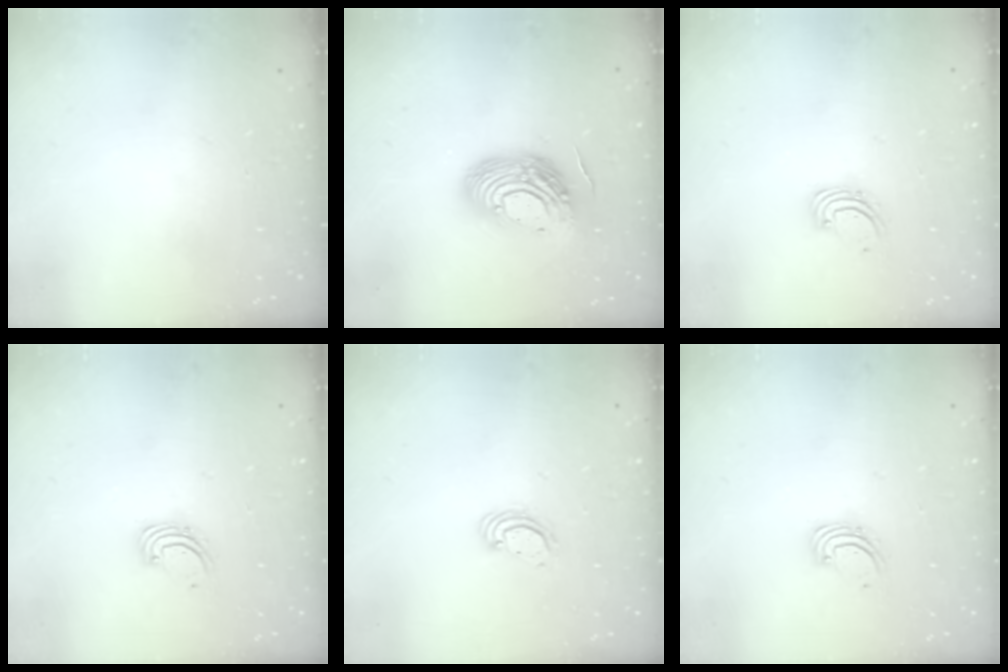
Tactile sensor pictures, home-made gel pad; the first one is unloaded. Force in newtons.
{"total": 14.4, "press": 14.3, "slide": 1.4}
{"total": 1.6, "press": 1.6, "slide": 0.1}
{"total": 1.6, "press": 1.6, "slide": 0.1}
{"total": 2.2, "press": 2.2, "slide": 0.2}
{"total": 1.6, "press": 1.6, "slide": 0.1}